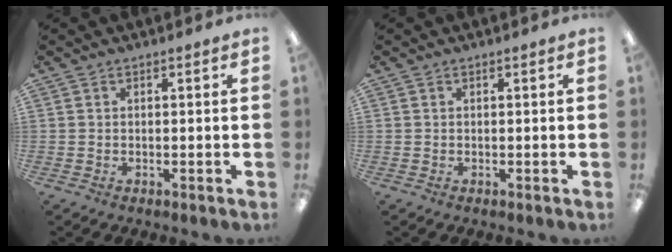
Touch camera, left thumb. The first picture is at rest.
{"total": 0.0}